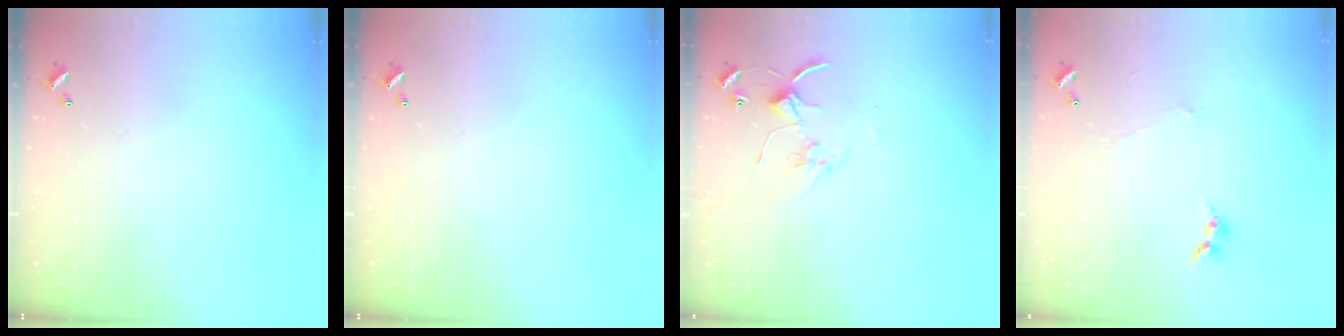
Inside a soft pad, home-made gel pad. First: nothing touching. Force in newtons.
{"total": 0.0}
{"total": 5.5, "press": 5.5, "slide": 0.3}
{"total": 0.7, "press": 0.4, "slide": 0.6}